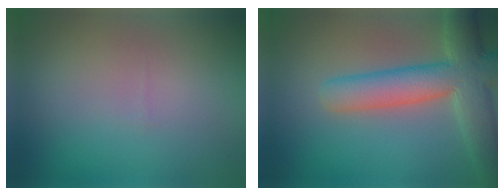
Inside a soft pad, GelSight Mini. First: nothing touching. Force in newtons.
{"total": 8.6, "press": 8.6, "slide": 0.7}